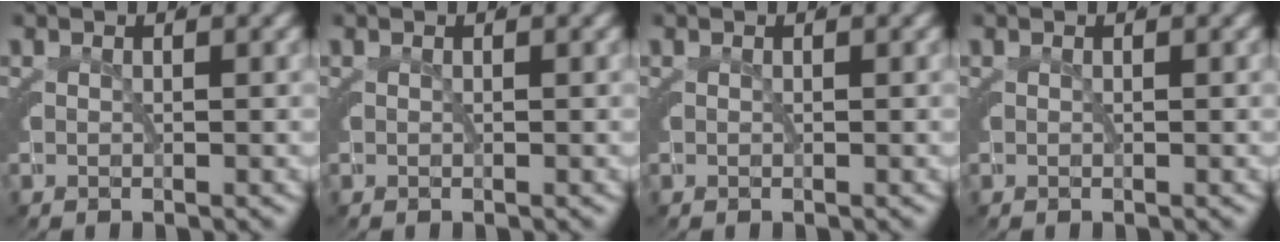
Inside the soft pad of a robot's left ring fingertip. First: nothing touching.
{"total": 0.0}
{"total": 0.0}
{"total": 0.0}